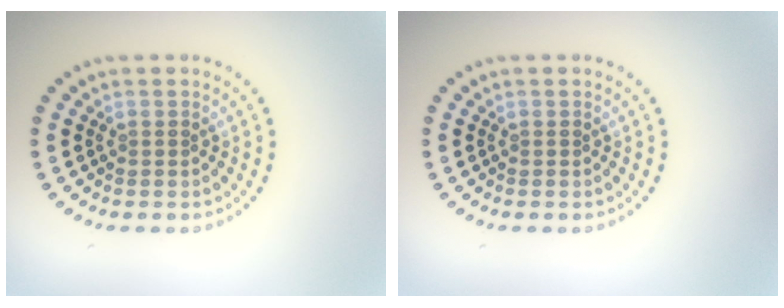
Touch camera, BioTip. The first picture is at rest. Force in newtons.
{"total": 0.0}